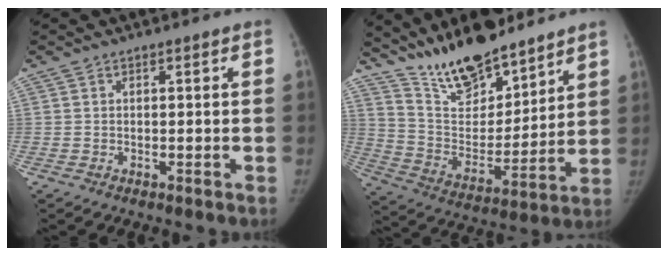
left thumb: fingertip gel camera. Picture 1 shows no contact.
{"total": 17.4, "force": [14.3, 5.9, 7.9], "torque": [-0.088, -0.089, 0.258]}